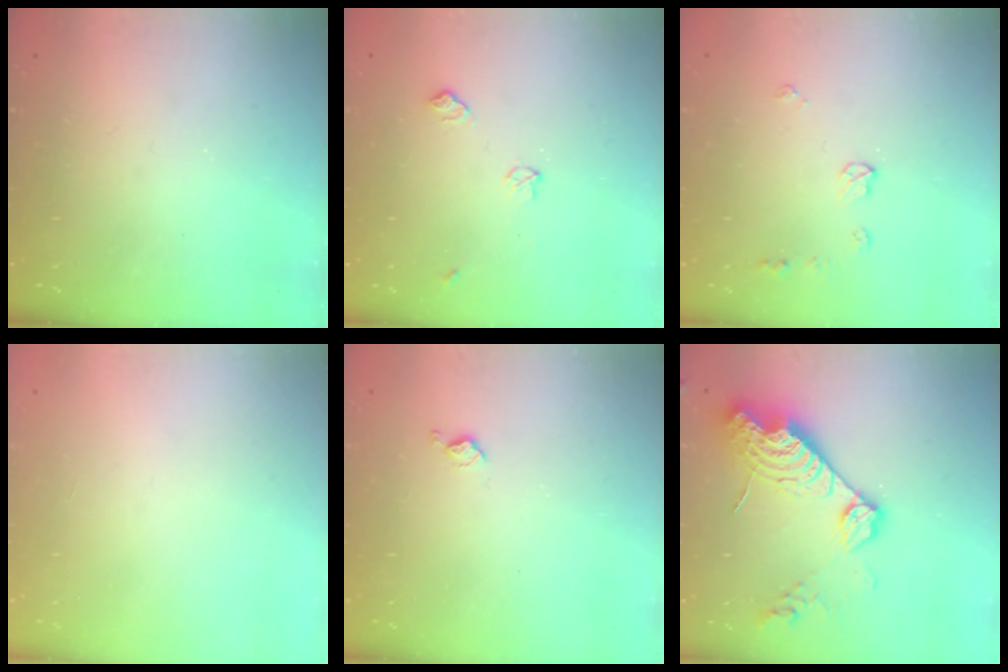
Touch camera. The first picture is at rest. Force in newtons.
{"total": 5.6, "press": 5.6, "slide": 0.9}
{"total": 5.9, "press": 5.8, "slide": 0.7}
{"total": 0.0}
{"total": 5.0, "press": 4.9, "slide": 0.8}
{"total": 17.0, "press": 16.9, "slide": 2.0}